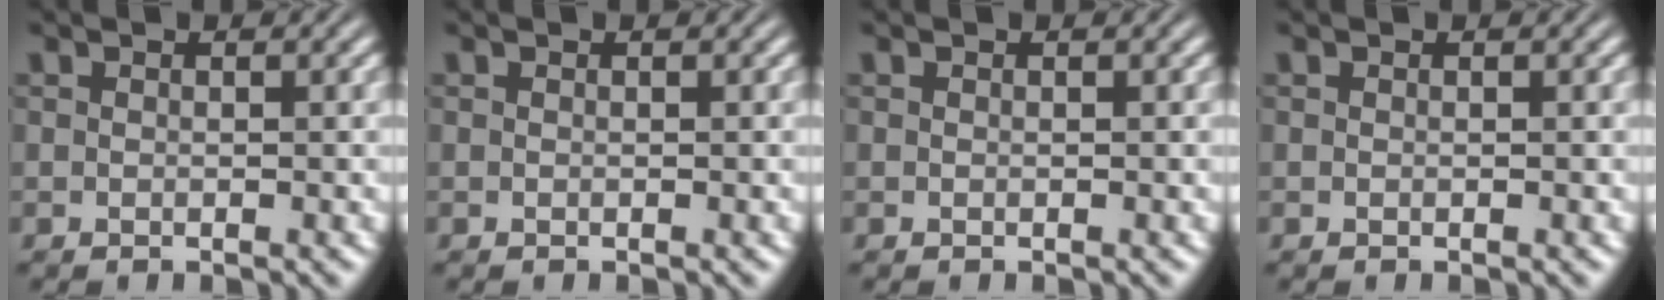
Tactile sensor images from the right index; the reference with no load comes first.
{"total": 0.0}
{"total": 0.0}
{"total": 0.0}